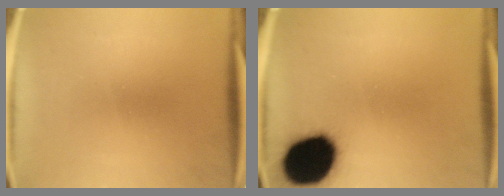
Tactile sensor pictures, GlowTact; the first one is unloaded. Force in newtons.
{"total": 19.9}